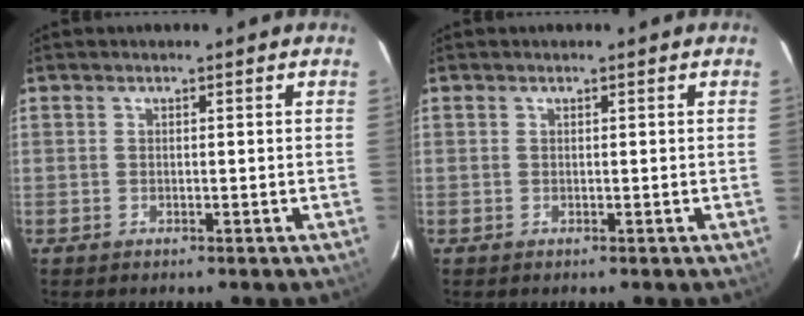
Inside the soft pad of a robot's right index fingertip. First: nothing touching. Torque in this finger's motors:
{"motor_torque": [0.22, -0.26, 0.02, 0.00]}